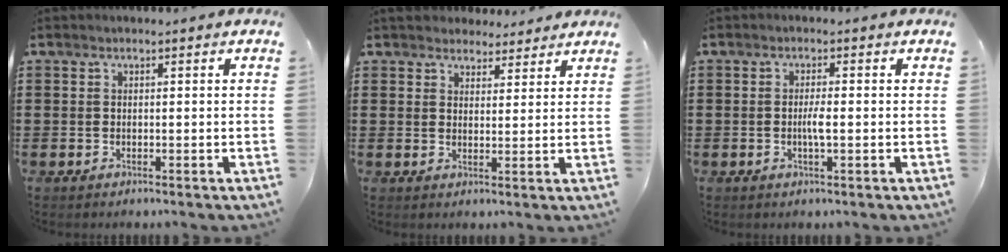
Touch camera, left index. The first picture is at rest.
{"total": 3.6, "force": [3.4, 1.3, 0.0], "torque": [-0.013, -0.002, 0.066]}
{"total": 2.4, "force": [-0.3, 0.3, 2.4], "torque": [-0.052, -0.004, -0.009]}